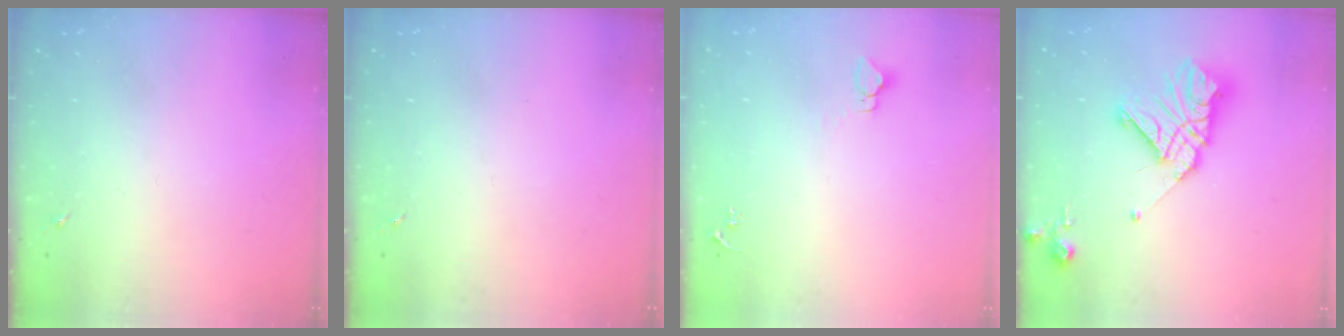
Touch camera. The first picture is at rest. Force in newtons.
{"total": 0.0}
{"total": 2.9, "press": 2.9, "slide": 0.1}
{"total": 14.7, "press": 14.6, "slide": 1.4}